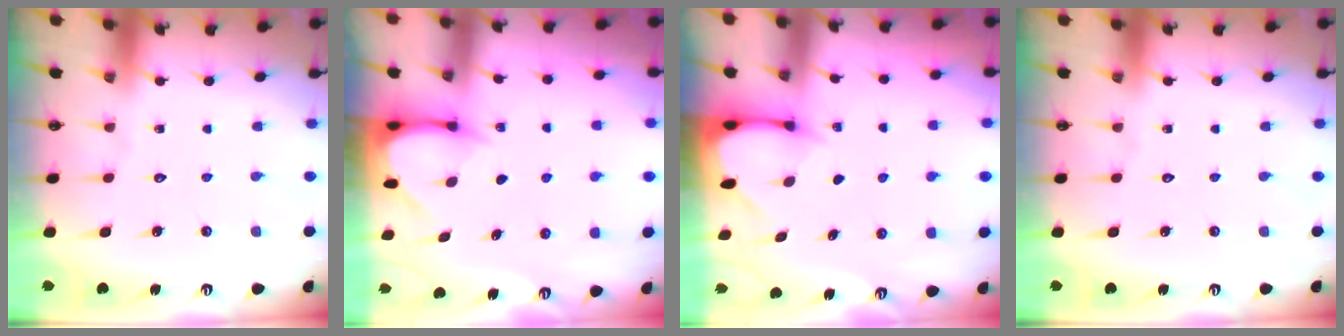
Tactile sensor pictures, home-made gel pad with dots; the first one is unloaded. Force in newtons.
{"total": 3.8, "press": 3.7, "slide": 0.3}
{"total": 2.5, "press": 2.5, "slide": 0.3}
{"total": 0.0}